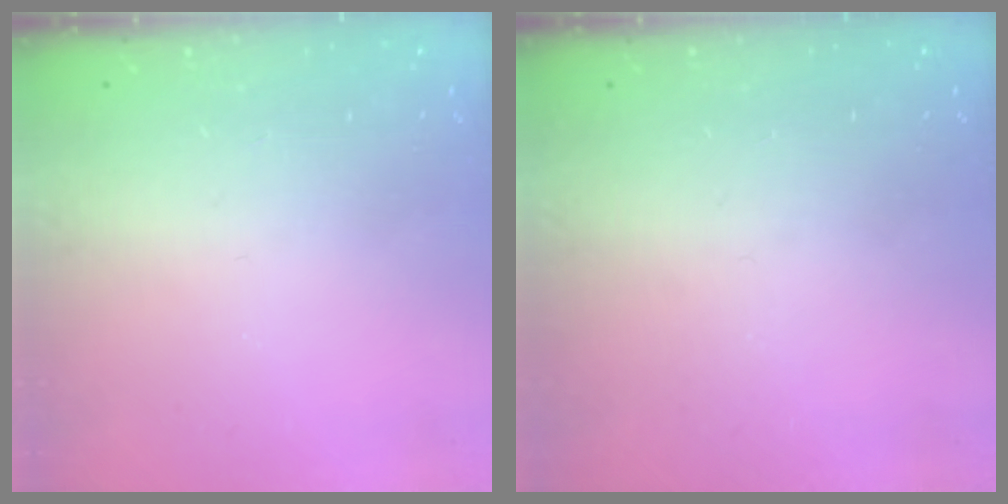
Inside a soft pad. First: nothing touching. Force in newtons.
{"total": 0.0}